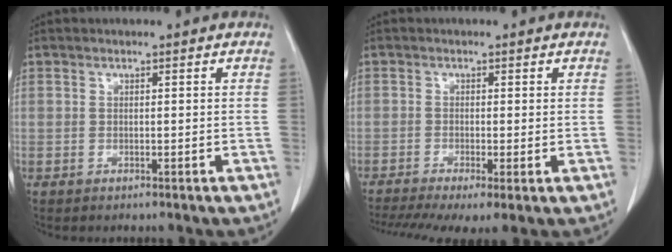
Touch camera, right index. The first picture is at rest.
{"total": 9.0, "force": [-5.4, 2.5, 6.7], "torque": [-0.122, -0.012, -0.089]}